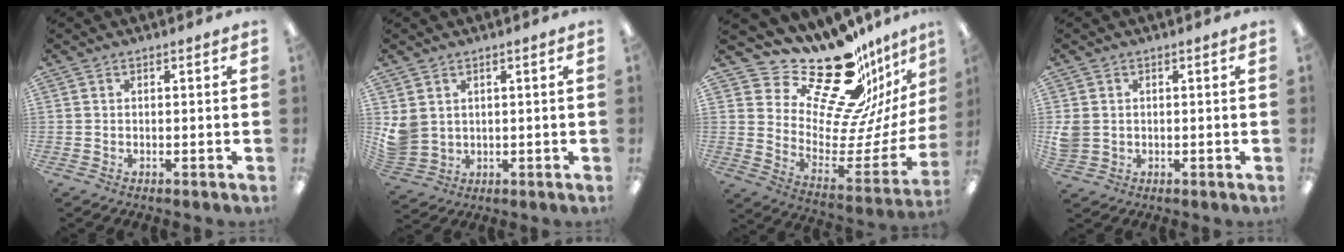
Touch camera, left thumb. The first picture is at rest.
{"total": 5.0, "force": [1.9, 4.4, 1.5], "torque": [-0.036, -0.005, 0.038]}
{"total": 25.6, "force": [19.9, 9.7, 12.9], "torque": [-0.195, -0.155, 0.350]}
{"total": 3.5, "force": [0.5, 3.2, 1.2], "torque": [-0.024, 0.007, 0.013]}